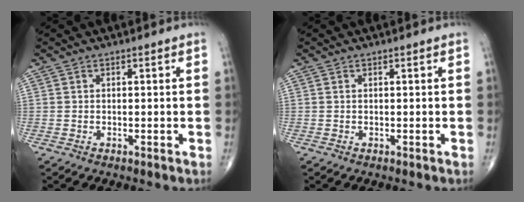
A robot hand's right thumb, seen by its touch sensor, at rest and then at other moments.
{"total": 0.0}